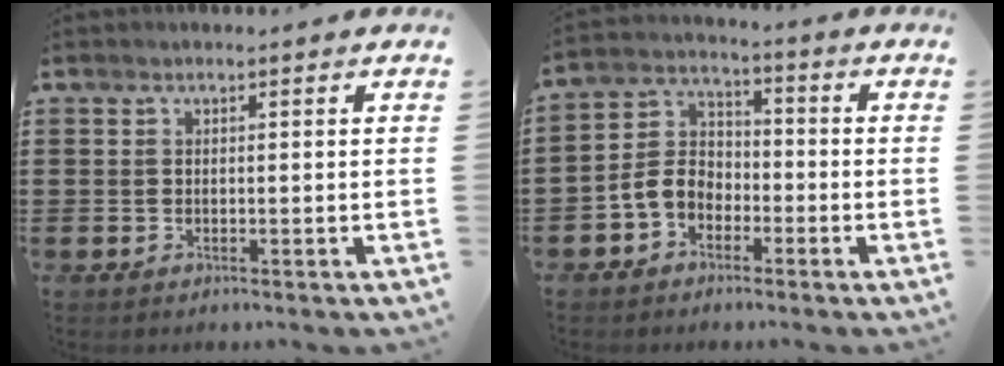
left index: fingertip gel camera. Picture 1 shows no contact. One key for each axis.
{"total": 5.5, "fx": -3.0, "fy": 3.9, "fz": 2.5, "tx": -0.072, "ty": 0.009, "tz": -0.068}